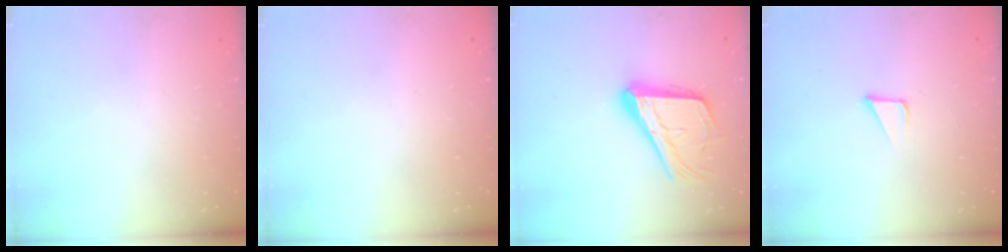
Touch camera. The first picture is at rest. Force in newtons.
{"total": 0.0}
{"total": 21.0, "press": 20.9, "slide": 2.7}
{"total": 2.2, "press": 2.2, "slide": 0.2}